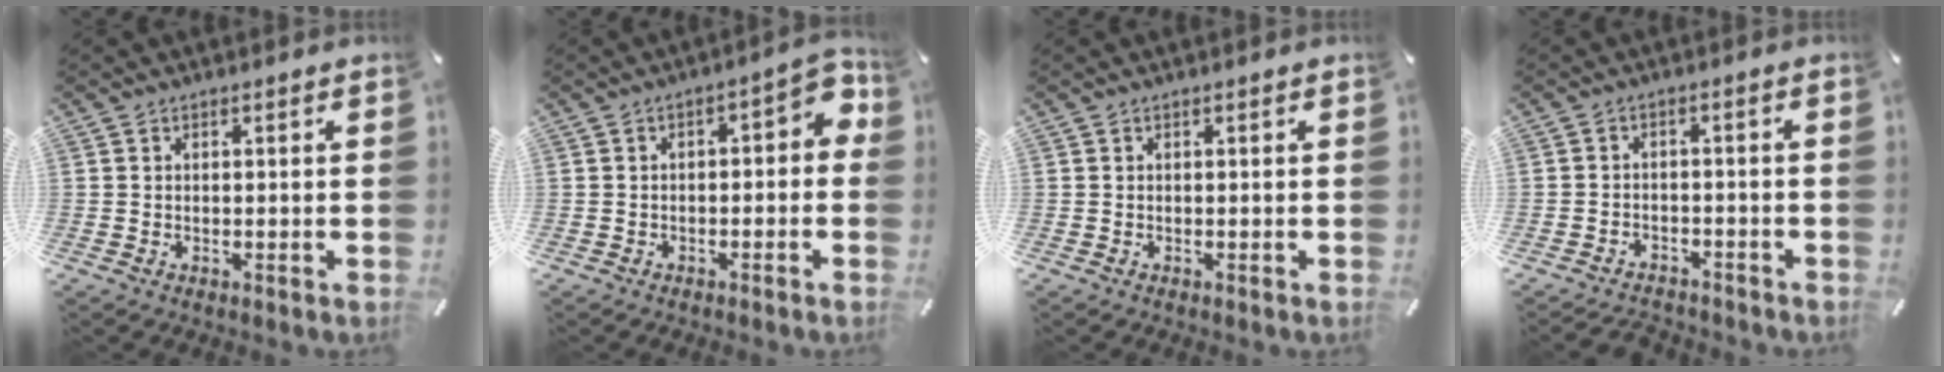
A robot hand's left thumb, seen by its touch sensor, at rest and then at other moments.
{"total": 5.9, "force": [-0.7, 3.0, 5.0], "torque": [-0.066, 0.005, -0.019]}
{"total": 0.0}
{"total": 3.2, "force": [-2.8, 1.5, 0.7], "torque": [-0.019, 0.014, -0.057]}